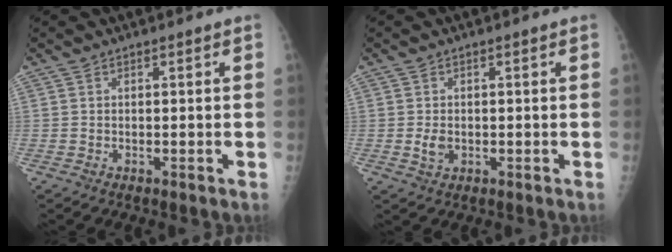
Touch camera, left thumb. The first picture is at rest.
{"total": 2.4, "force": [-0.2, 1.6, 1.8], "torque": [-0.029, -0.003, -0.001]}